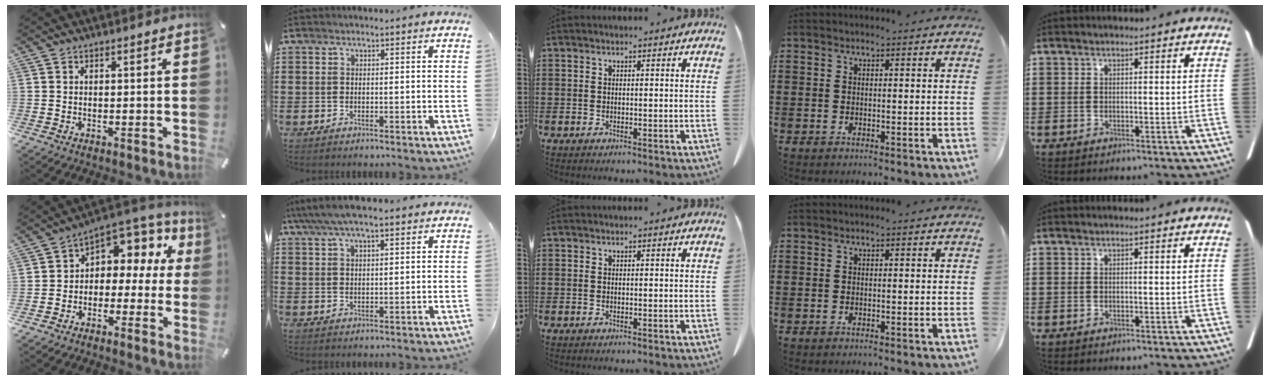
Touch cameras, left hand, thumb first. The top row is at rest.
{"thumb": {"total": 6.8, "force": [2.3, 5.7, 2.9], "torque": [-0.049, -0.023, 0.042]}, "index": {"total": 4.9, "force": [3.6, 1.2, 3.1], "torque": [-0.068, 0.001, 0.065]}}